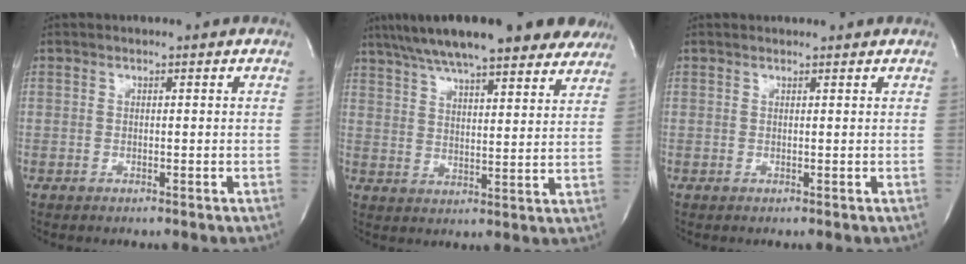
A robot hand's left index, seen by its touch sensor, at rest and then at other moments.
{"total": 22.6, "force": [18.2, 4.8, 12.4], "torque": [-0.206, 0.034, 0.247]}
{"total": 1.8, "force": [1.8, 0.3, 0.1], "torque": [-0.010, 0.016, 0.023]}